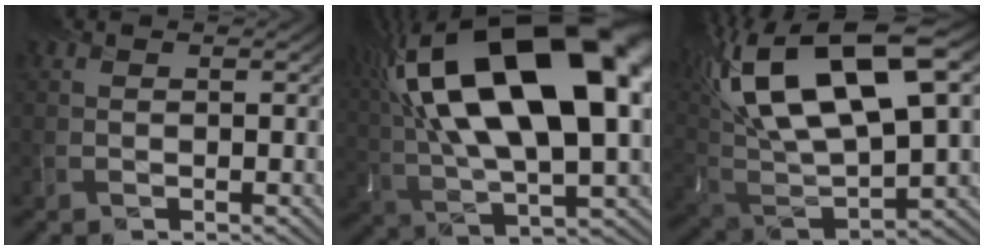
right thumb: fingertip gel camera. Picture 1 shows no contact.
{"total": 22.2, "force": [7.6, 9.0, 18.9], "torque": [-0.358, 0.028, 0.145]}
{"total": 19.4, "force": [8.5, 8.0, 15.5], "torque": [-0.337, 0.036, 0.167]}